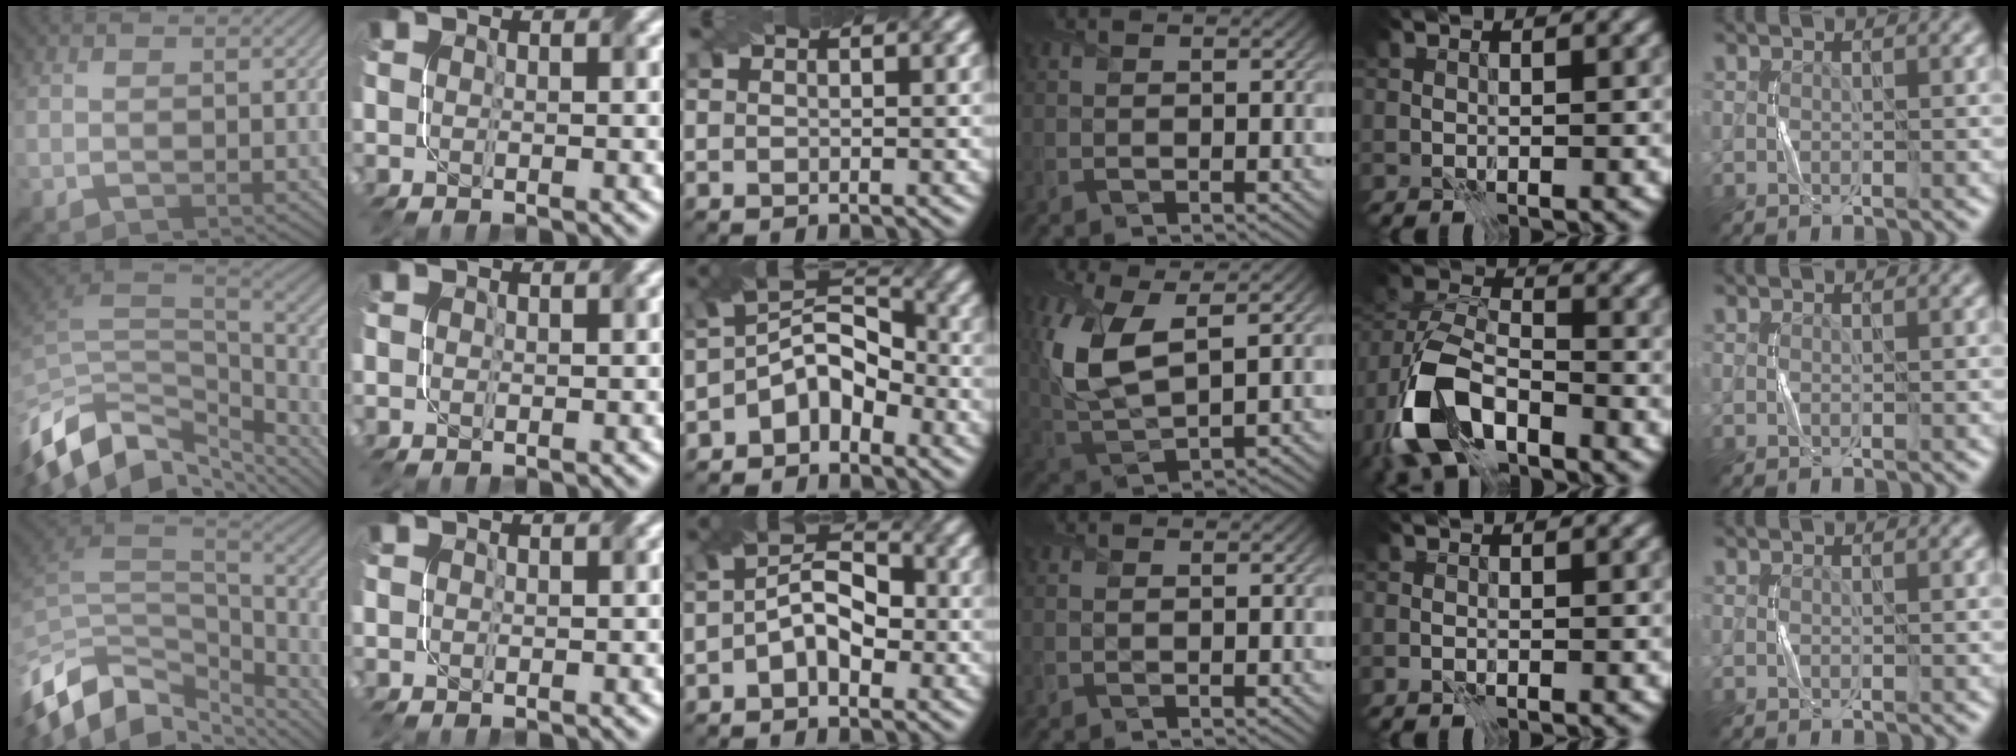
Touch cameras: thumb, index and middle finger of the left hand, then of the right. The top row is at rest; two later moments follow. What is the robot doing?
{"motion": "twist", "object": "screw"}